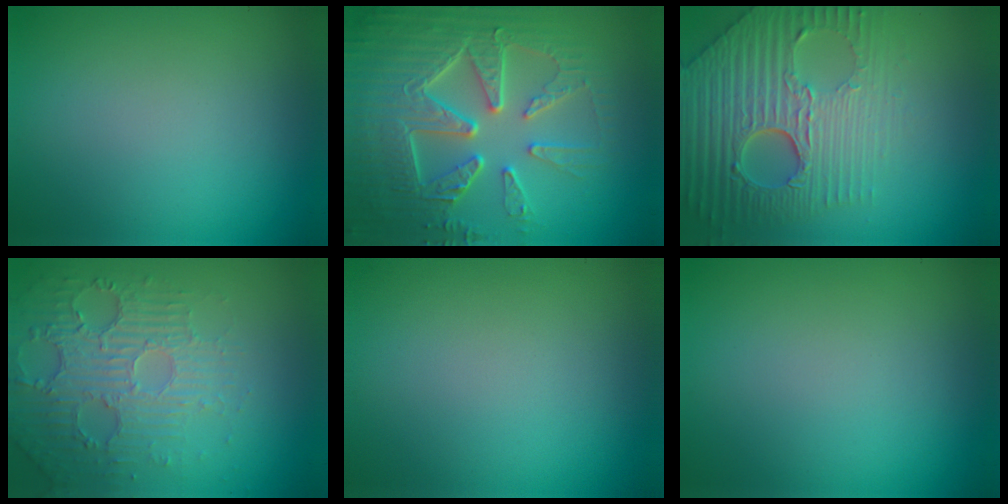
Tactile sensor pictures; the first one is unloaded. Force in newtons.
{"total": 8.6, "press": 6.2, "slide": 6.0}
{"total": 9.0, "press": 6.2, "slide": 6.6}
{"total": 4.7, "press": 3.7, "slide": 2.8}
{"total": 0.0}
{"total": 0.0}